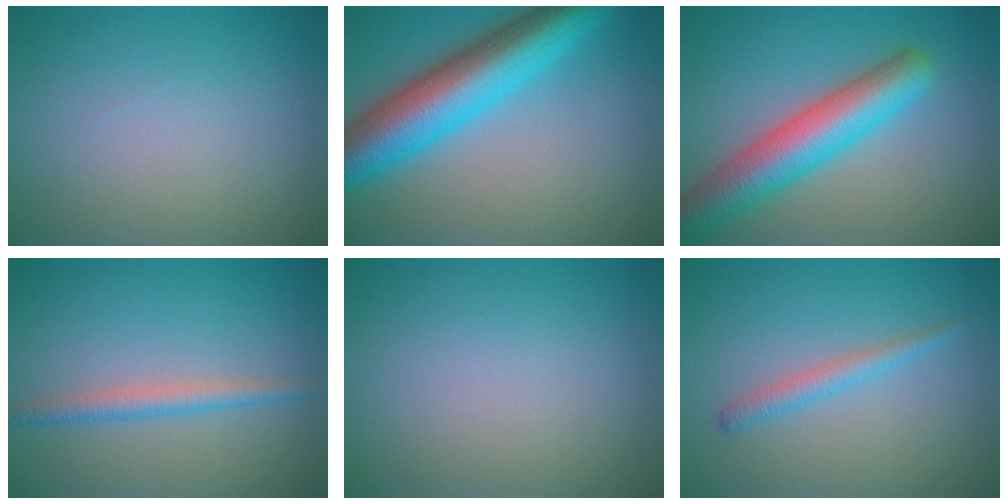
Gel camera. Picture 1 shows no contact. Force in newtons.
{"total": 10.1, "press": 10.1, "slide": 0.2}
{"total": 7.5, "press": 7.5, "slide": 0.2}
{"total": 2.1, "press": 2.1, "slide": 0.1}
{"total": 0.0}
{"total": 1.8, "press": 1.8, "slide": 0.0}